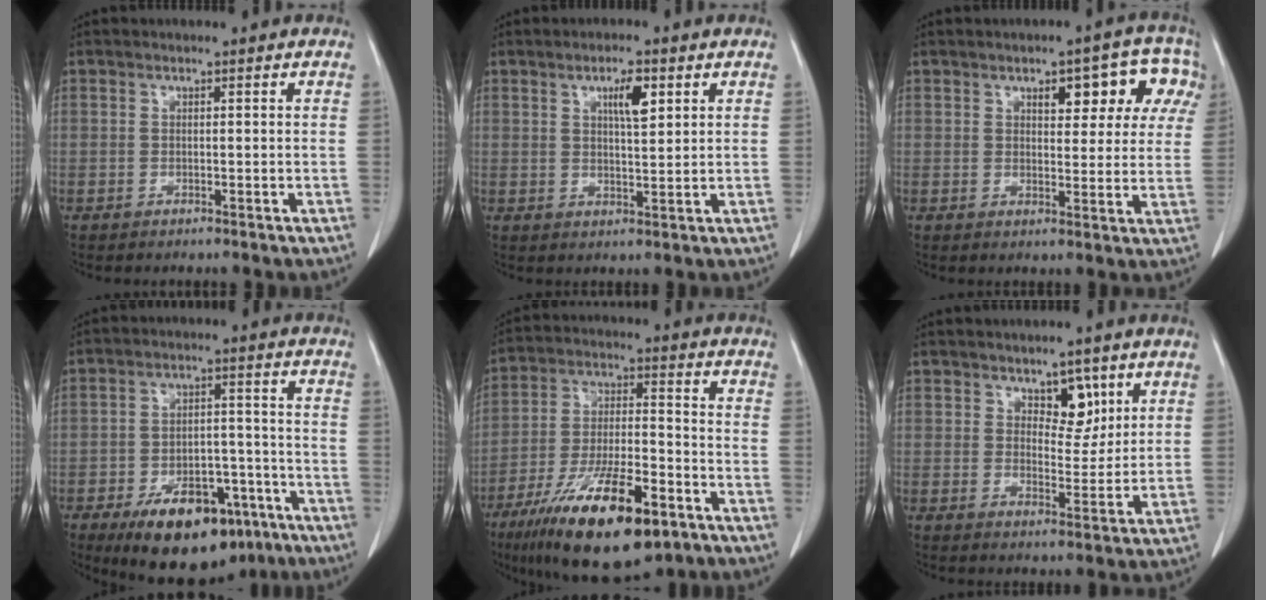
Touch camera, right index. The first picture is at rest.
{"total": 4.4, "force": [2.0, 1.0, 3.9], "torque": [-0.066, 0.000, 0.035]}
{"total": 9.3, "force": [4.3, 4.1, 7.2], "torque": [-0.072, 0.025, 0.050]}
{"total": 16.4, "force": [-10.5, 7.9, 9.7], "torque": [-0.142, 0.021, -0.156]}
{"total": 19.0, "force": [-11.3, 4.9, 14.4], "torque": [-0.257, -0.028, -0.193]}
{"total": 5.0, "force": [2.8, 2.7, 3.2], "torque": [-0.035, -0.002, 0.044]}